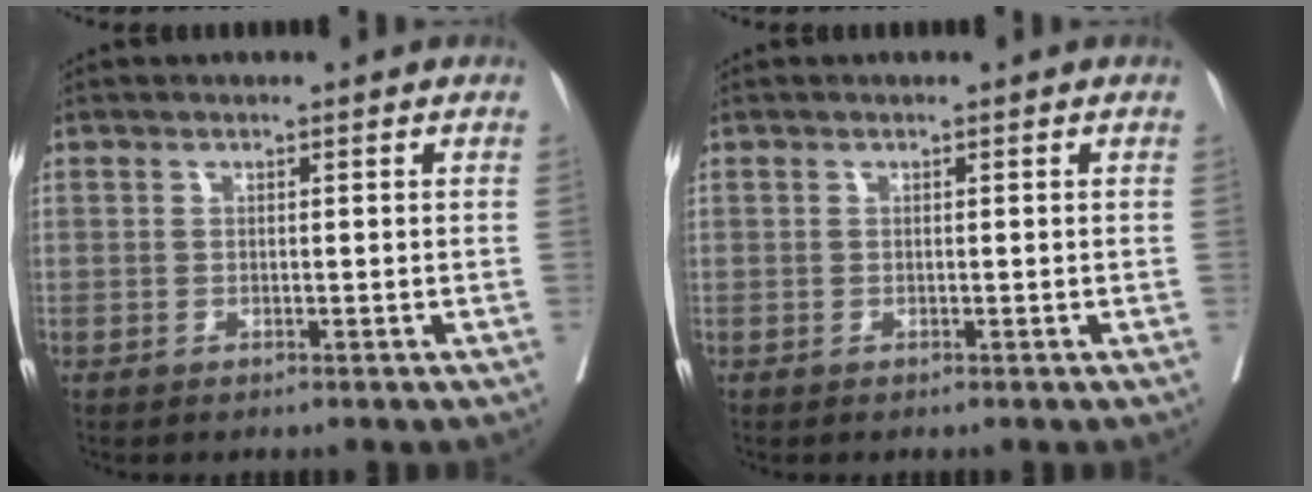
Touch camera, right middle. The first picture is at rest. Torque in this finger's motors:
{"motor_torque": [0.13, -0.42, 0.05, 0.00]}